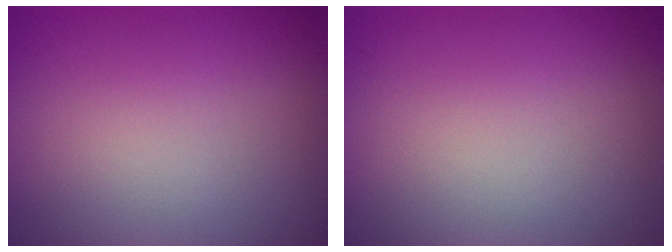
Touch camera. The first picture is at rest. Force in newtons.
{"total": 0.0}